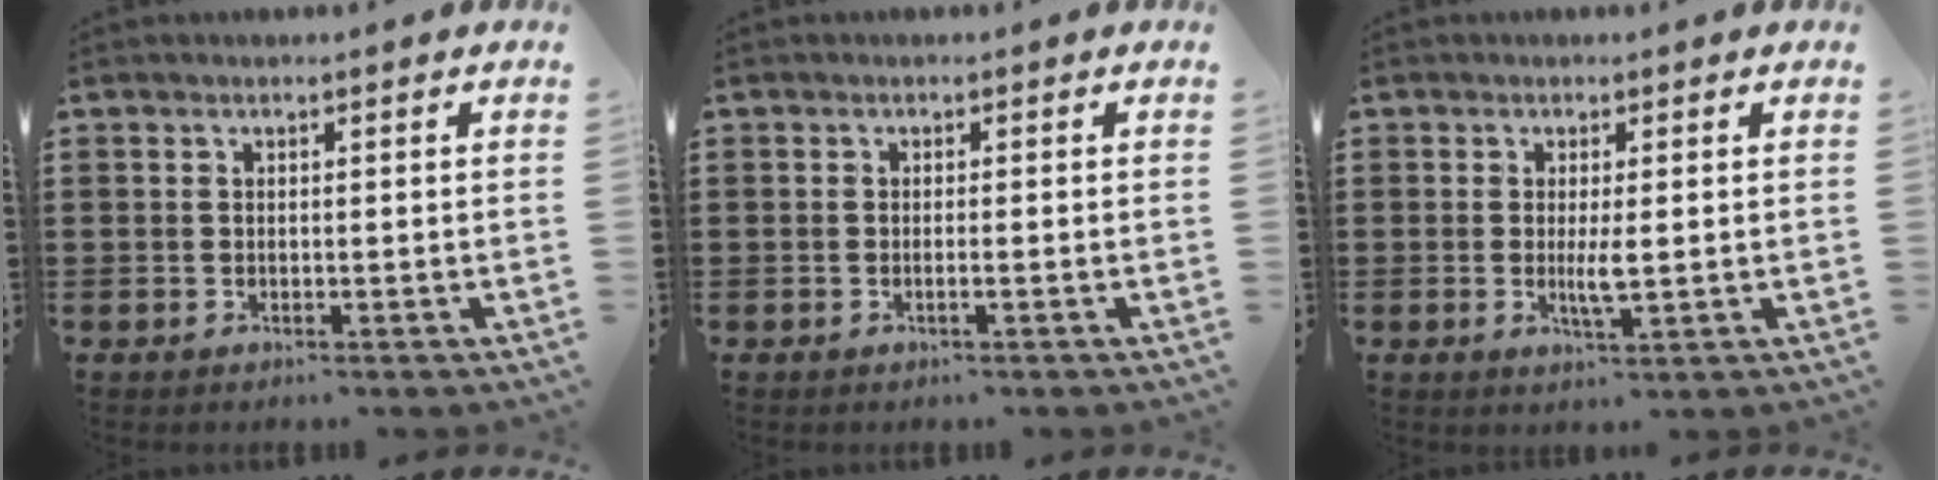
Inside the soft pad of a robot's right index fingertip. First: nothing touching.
{"total": 0.9, "force": [-0.4, -0.1, 0.8], "torque": [-0.014, -0.006, -0.006]}
{"total": 3.2, "force": [-0.2, 0.5, 3.2], "torque": [-0.056, -0.003, -0.004]}